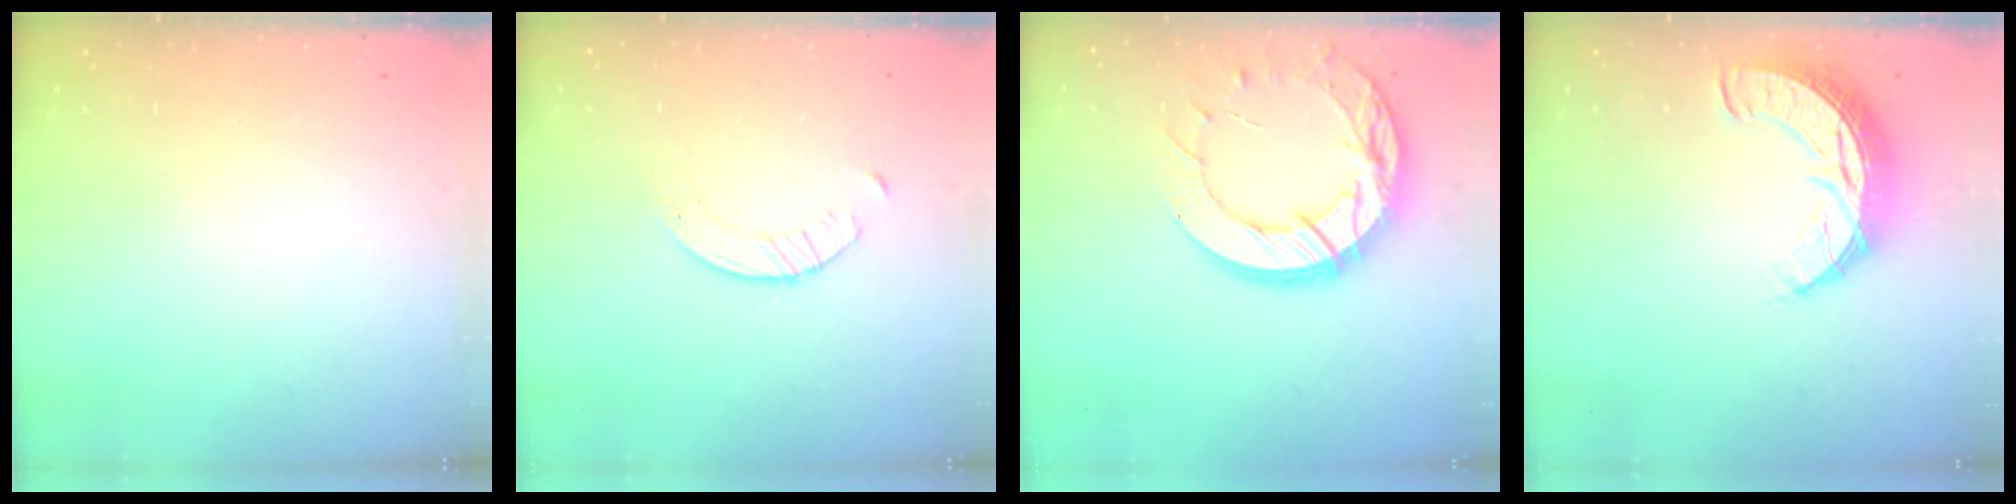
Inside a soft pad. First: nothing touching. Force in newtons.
{"total": 2.1, "press": 2.0, "slide": 0.3}
{"total": 18.0, "press": 17.9, "slide": 1.6}
{"total": 11.5, "press": 11.5, "slide": 0.9}